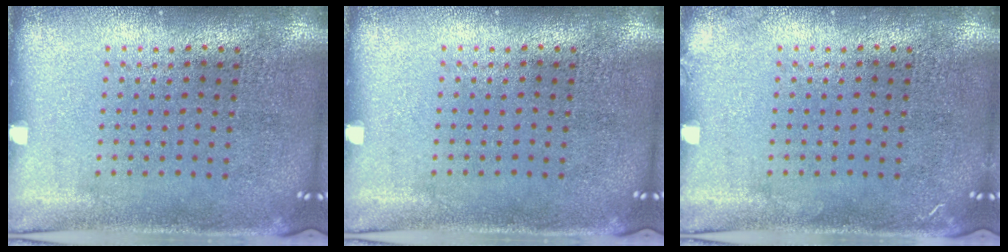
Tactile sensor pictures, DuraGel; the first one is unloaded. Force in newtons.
{"total": 0.0}
{"total": 0.8, "press": 0.7, "slide": 0.2}